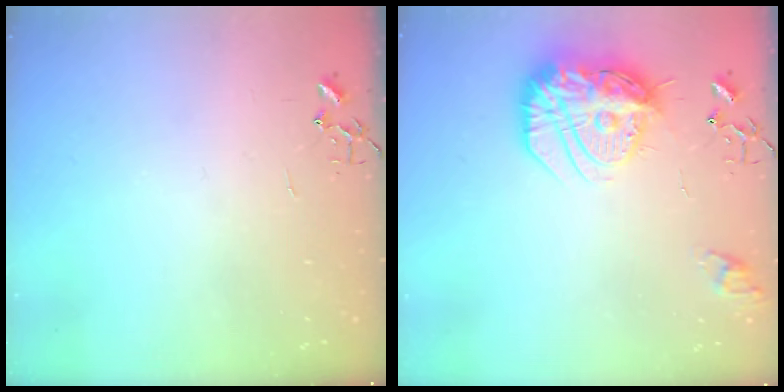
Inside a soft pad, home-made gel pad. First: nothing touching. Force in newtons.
{"total": 18.9, "press": 18.8, "slide": 1.8}